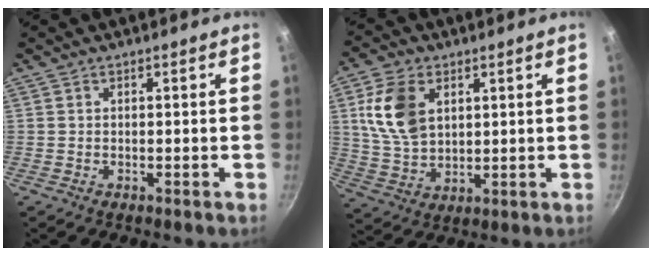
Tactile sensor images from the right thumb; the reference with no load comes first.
{"total": 11.9, "force": [3.7, 7.8, 8.1], "torque": [-0.140, -0.016, 0.077]}